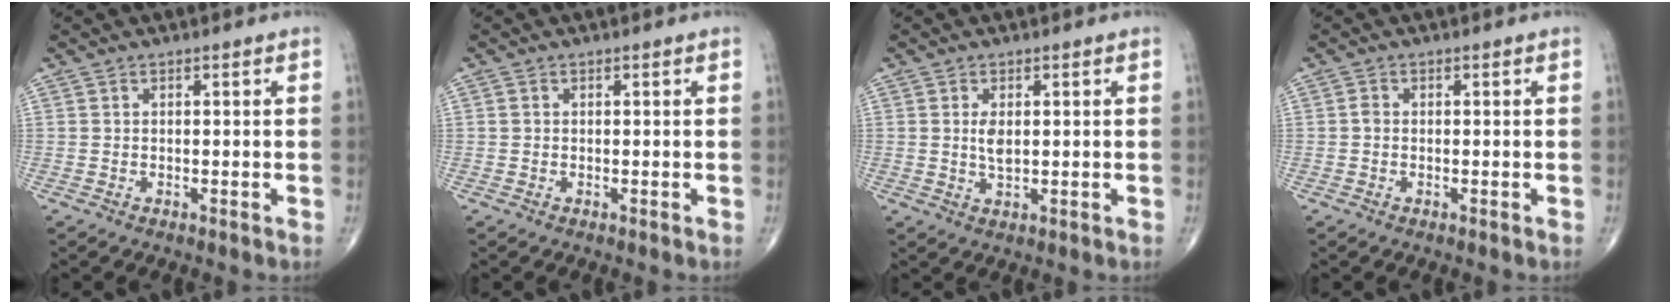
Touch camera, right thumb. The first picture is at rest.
{"total": 0.6, "force": [0.0, 0.5, 0.3], "torque": [-0.003, 0.001, 0.000]}
{"total": 2.9, "force": [0.5, 1.4, 2.5], "torque": [-0.043, -0.006, 0.010]}
{"total": 0.9, "force": [-0.1, 0.7, 0.5], "torque": [-0.006, 0.002, -0.005]}